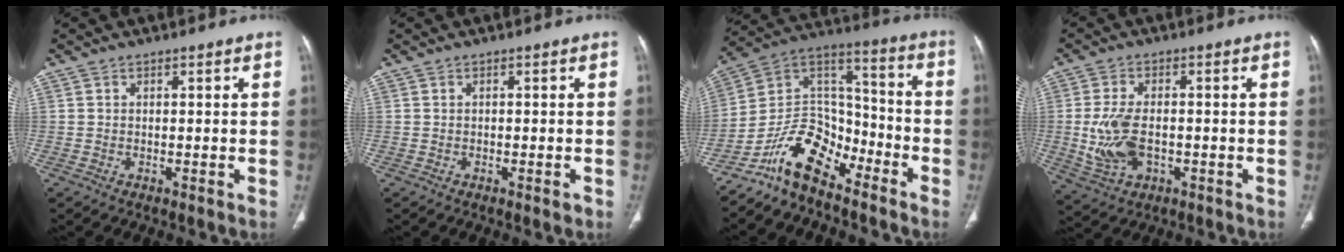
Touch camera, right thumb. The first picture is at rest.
{"total": 1.0, "force": [-0.5, 0.3, 0.8], "torque": [-0.014, -0.002, -0.004]}
{"total": 13.5, "force": [-9.8, 6.9, 6.3], "torque": [-0.091, 0.100, -0.190]}
{"total": 9.2, "force": [-1.3, 5.5, 7.3], "torque": [-0.150, 0.003, -0.016]}